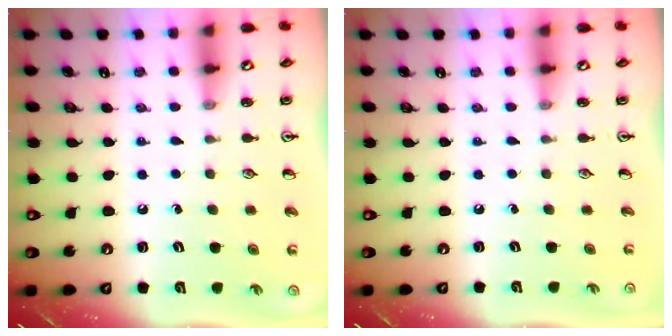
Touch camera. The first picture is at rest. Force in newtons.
{"total": 0.0}